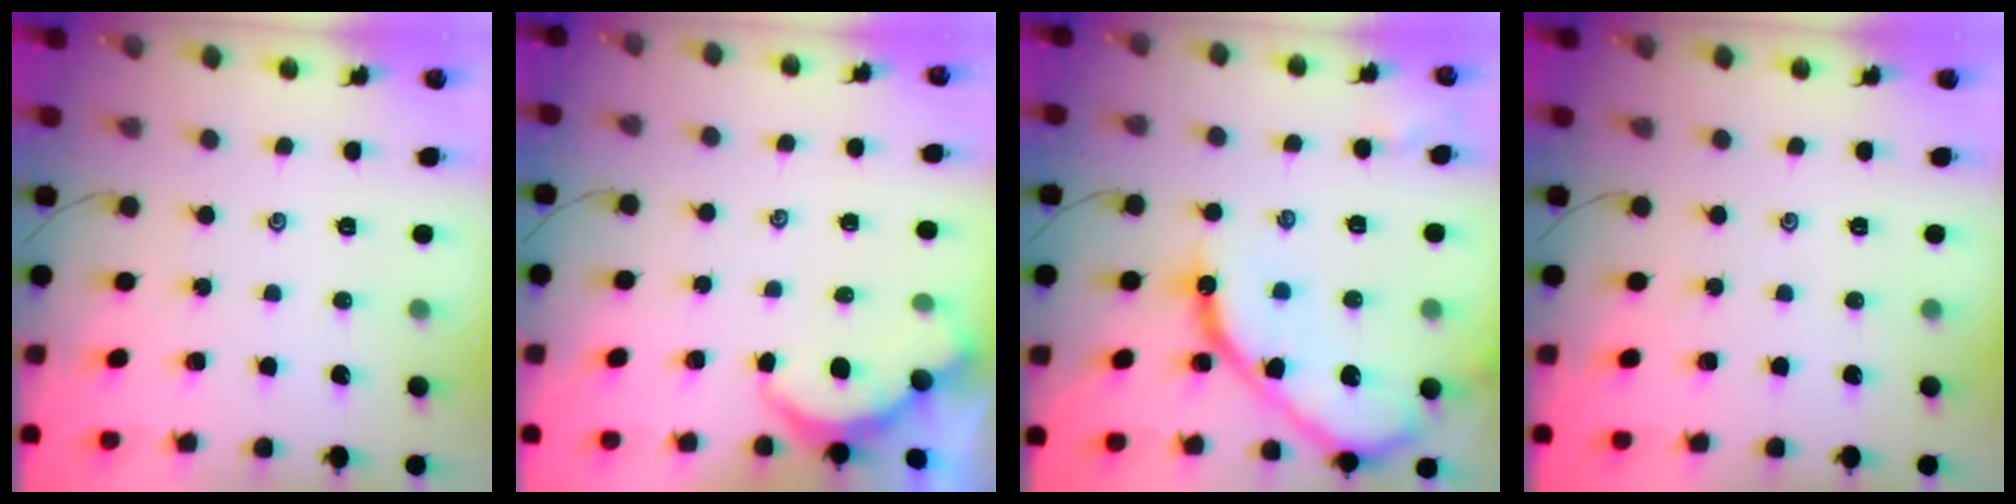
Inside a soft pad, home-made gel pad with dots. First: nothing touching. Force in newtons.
{"total": 2.7, "press": 2.7, "slide": 0.3}
{"total": 14.3, "press": 14.3, "slide": 1.2}
{"total": 0.0}